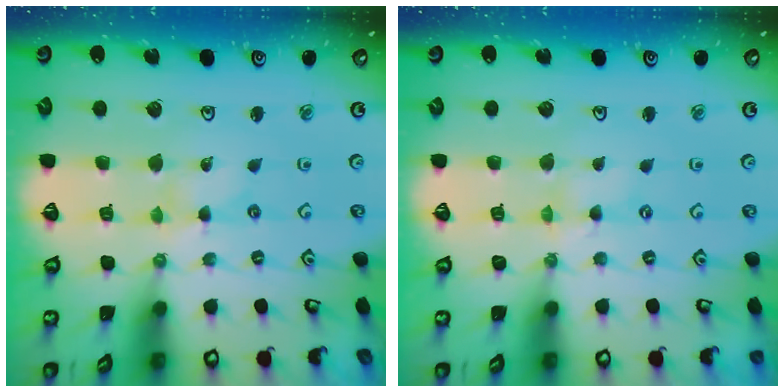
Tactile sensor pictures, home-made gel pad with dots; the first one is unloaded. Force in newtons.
{"total": 0.0}